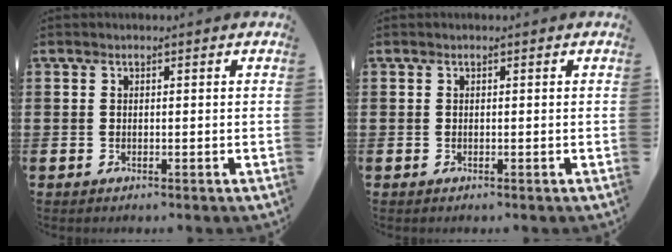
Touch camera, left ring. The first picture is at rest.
{"total": 0.0}